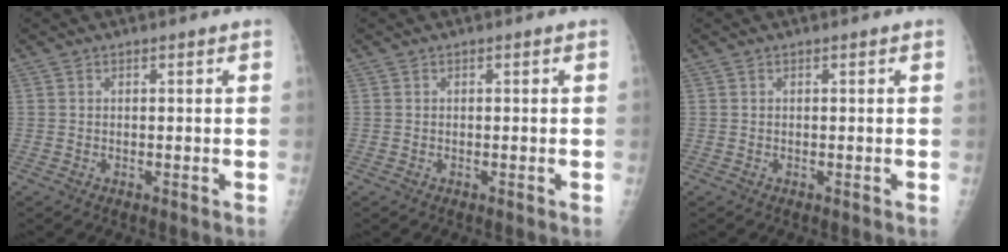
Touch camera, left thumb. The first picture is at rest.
{"total": 0.0}
{"total": 0.0}